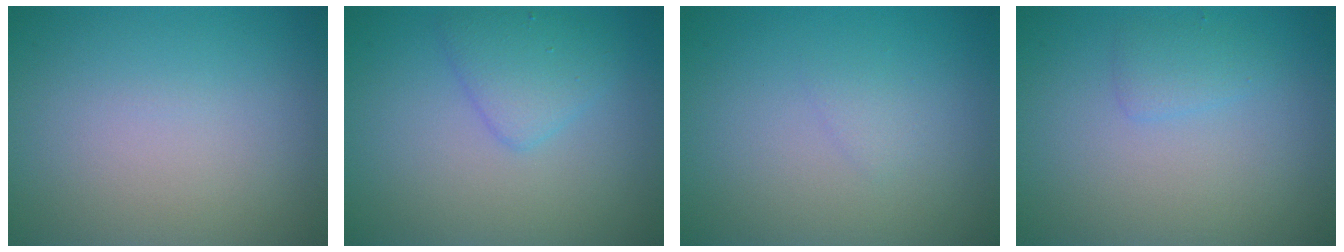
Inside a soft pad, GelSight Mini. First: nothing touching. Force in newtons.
{"total": 2.6, "press": 2.6, "slide": 0.0}
{"total": 0.7, "press": 0.7, "slide": 0.1}
{"total": 1.2, "press": 1.2, "slide": 0.1}